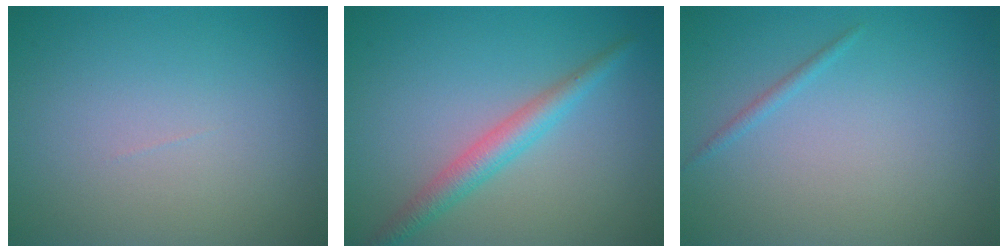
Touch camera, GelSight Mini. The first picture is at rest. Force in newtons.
{"total": 2.9, "press": 2.9, "slide": 0.1}
{"total": 0.7, "press": 0.7, "slide": 0.1}